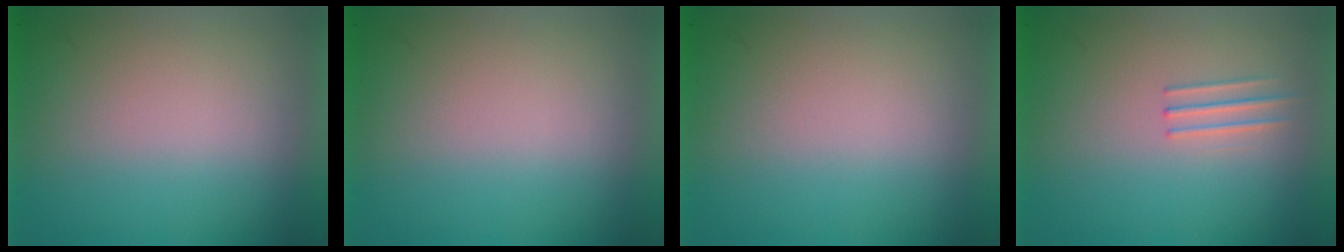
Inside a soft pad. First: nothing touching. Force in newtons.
{"total": 0.0}
{"total": 0.0}
{"total": 1.2}